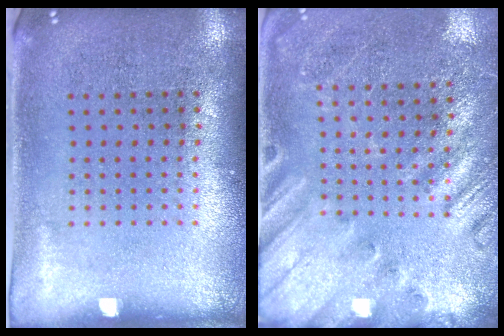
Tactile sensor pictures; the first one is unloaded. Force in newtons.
{"total": 2.2, "press": 2.0, "slide": 1.0}